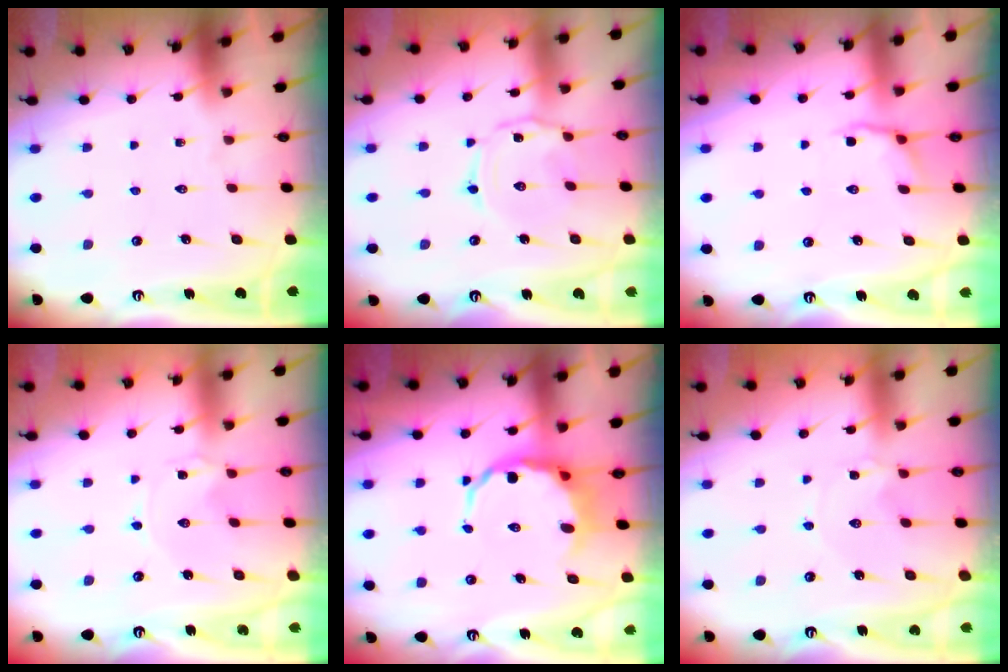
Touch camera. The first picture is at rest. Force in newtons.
{"total": 2.5, "press": 2.4, "slide": 0.4}
{"total": 2.8, "press": 2.0, "slide": 2.0}
{"total": 0.0}
{"total": 7.2, "press": 6.9, "slide": 2.3}
{"total": 0.7, "press": 0.7, "slide": 0.2}